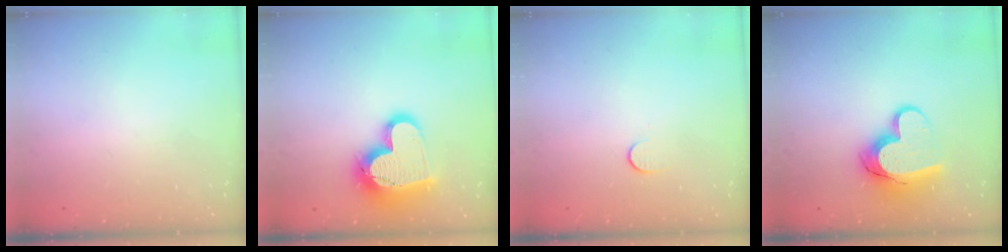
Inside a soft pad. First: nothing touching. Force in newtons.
{"total": 17.4, "press": 17.4, "slide": 1.3}
{"total": 5.2, "press": 5.2, "slide": 0.5}
{"total": 13.4, "press": 13.4, "slide": 1.1}